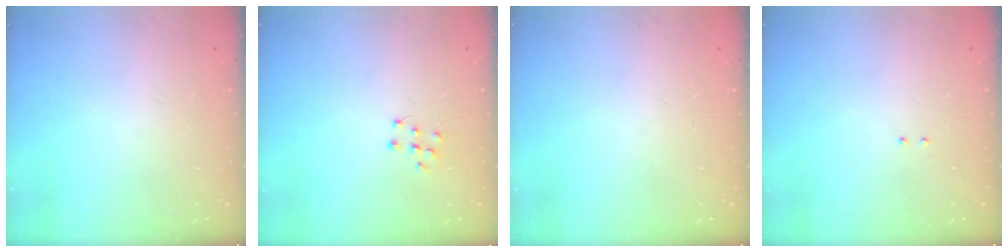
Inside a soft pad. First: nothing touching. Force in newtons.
{"total": 6.1, "press": 6.1, "slide": 0.4}
{"total": 0.0}
{"total": 2.1, "press": 2.0, "slide": 0.6}